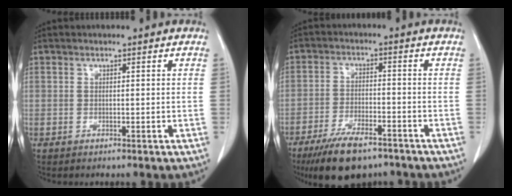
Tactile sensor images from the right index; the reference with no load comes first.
{"total": 10.7, "force": [-7.9, 3.5, 6.3], "torque": [-0.110, -0.015, -0.132]}